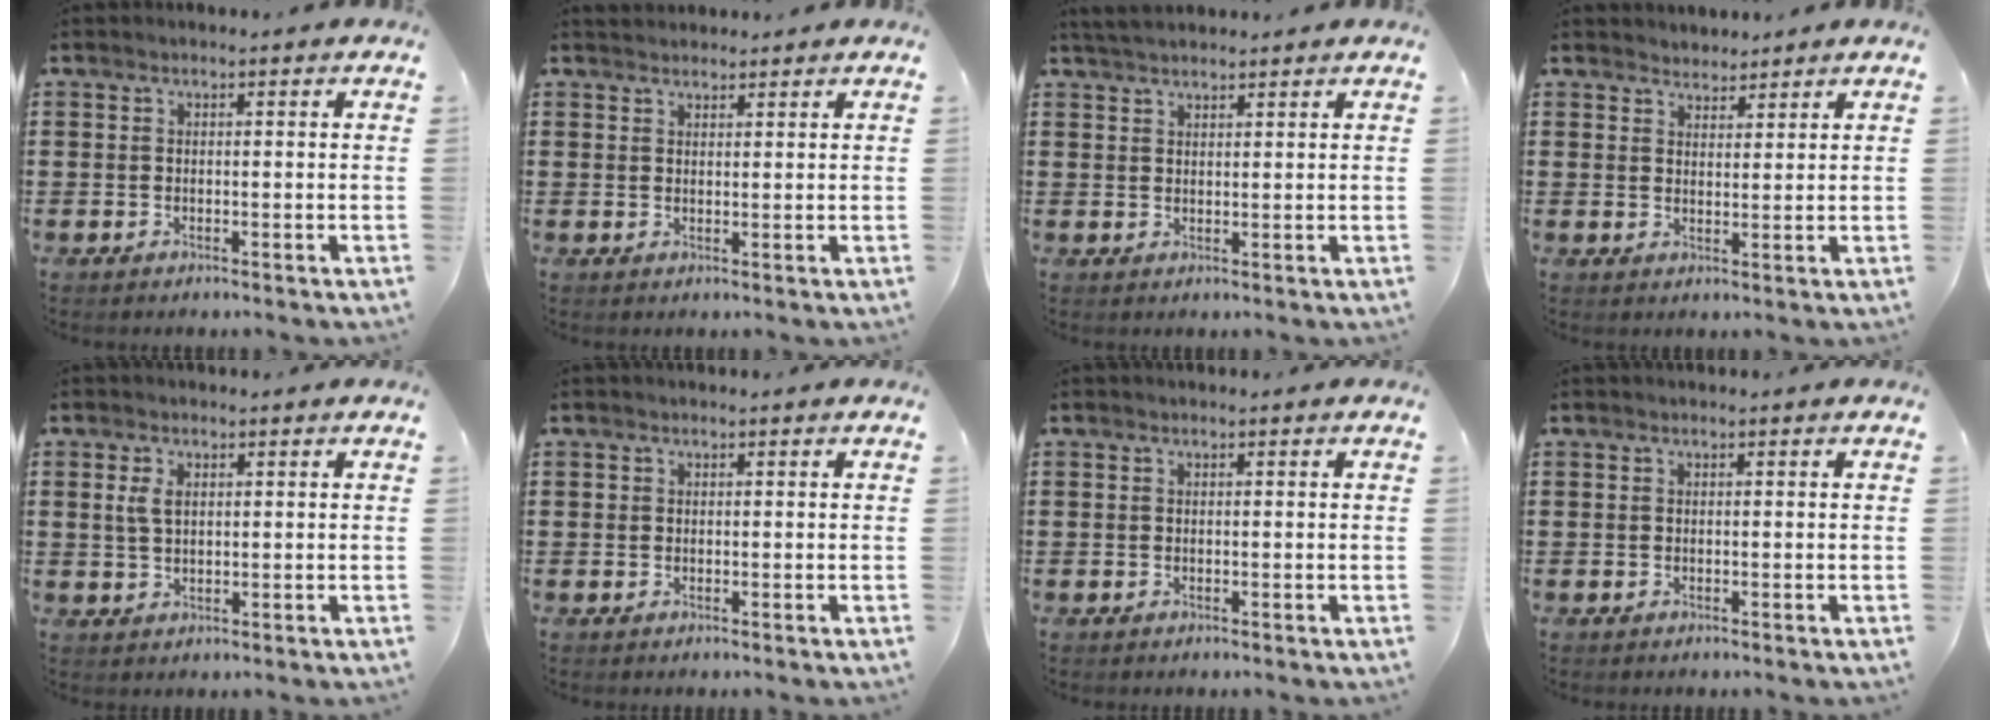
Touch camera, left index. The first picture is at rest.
{"total": 1.6, "force": [1.5, 0.5, 0.0], "torque": [-0.003, 0.002, 0.031]}
{"total": 2.9, "force": [2.7, 0.6, 1.0], "torque": [-0.026, 0.002, 0.052]}
{"total": 2.4, "force": [2.3, 0.7, -0.5], "torque": [0.001, 0.000, 0.044]}
{"total": 2.9, "force": [0.9, 1.6, 2.3], "torque": [-0.052, 0.008, 0.015]}
{"total": 0.6, "force": [0.1, 0.6, 0.1], "torque": [-0.004, 0.005, 0.002]}
{"total": 0.0}
{"total": 0.0}